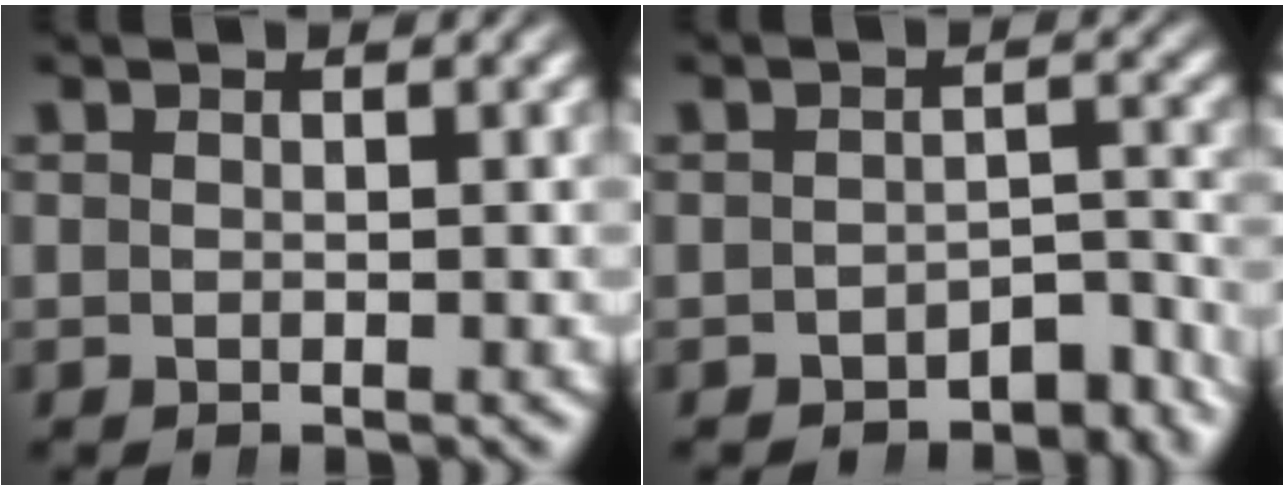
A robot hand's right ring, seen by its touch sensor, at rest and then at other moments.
{"total": 4.0, "force": [-3.8, 1.2, 0.8], "torque": [0.012, -0.006, -0.055]}